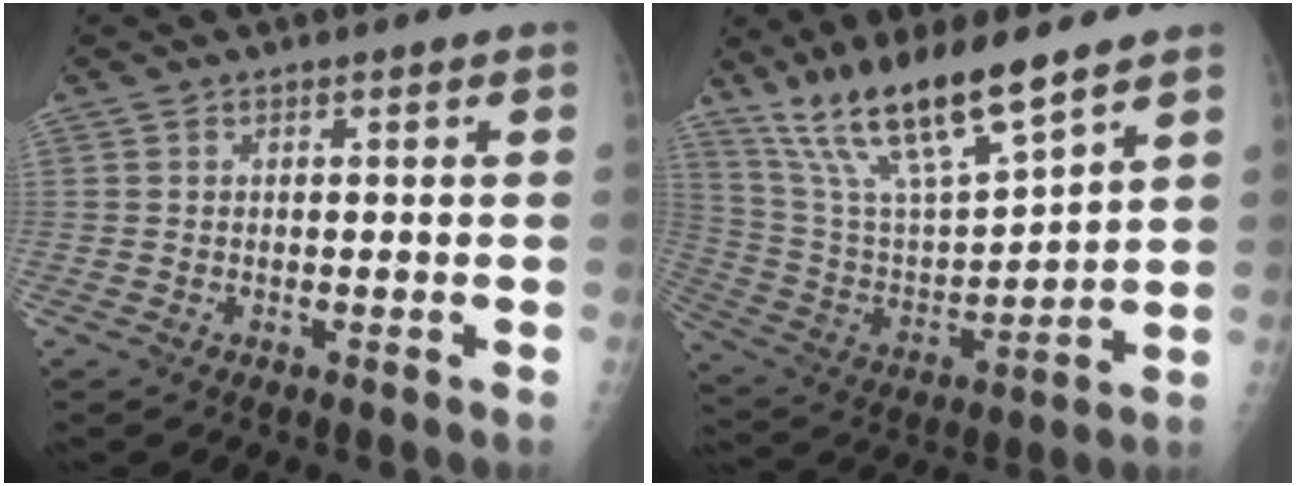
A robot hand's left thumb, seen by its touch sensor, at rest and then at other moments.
{"total": 17.8, "force": [13.1, 3.4, 11.5], "torque": [-0.198, -0.060, 0.259]}